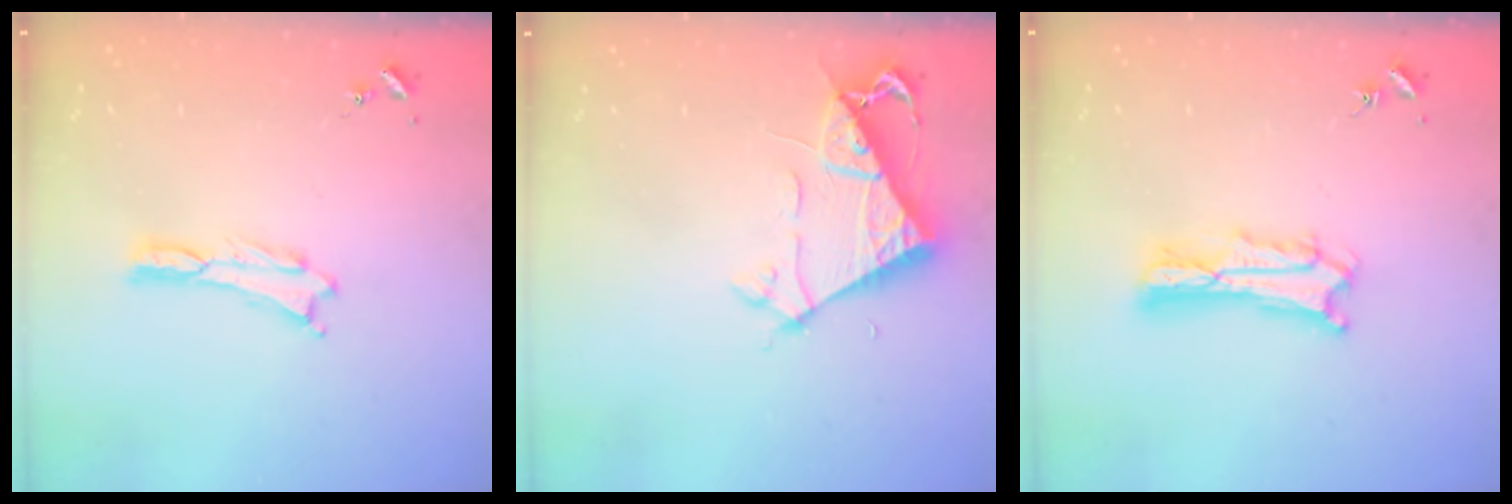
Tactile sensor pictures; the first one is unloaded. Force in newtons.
{"total": 6.4, "press": 6.4, "slide": 0.5}
{"total": 4.6, "press": 4.6, "slide": 0.6}